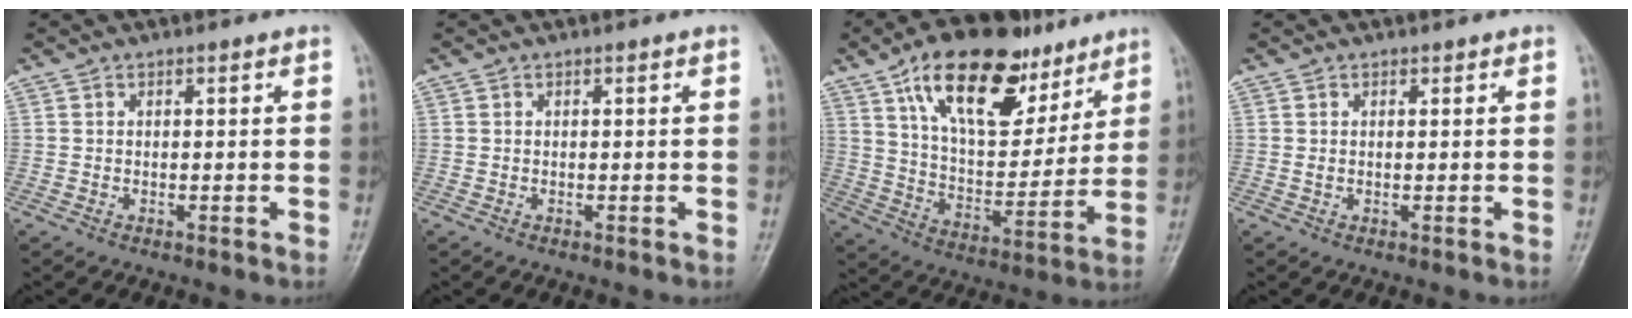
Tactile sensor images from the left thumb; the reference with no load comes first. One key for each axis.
{"total": 0.0}
{"total": 22.6, "fx": 13.2, "fy": 10.9, "fz": 14.7, "tx": -0.196, "ty": -0.044, "tz": 0.229}
{"total": 0.6, "fx": 0.3, "fy": 0.5, "fz": 0.3, "tx": -0.004, "ty": -0.001, "tz": 0.004}